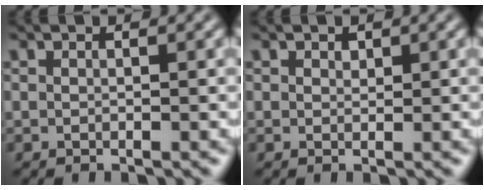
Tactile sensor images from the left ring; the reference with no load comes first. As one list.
[{"total": 0.6, "force": [0.4, 0.3, 0.2], "torque": [-0.003, -0.002, 0.006]}]